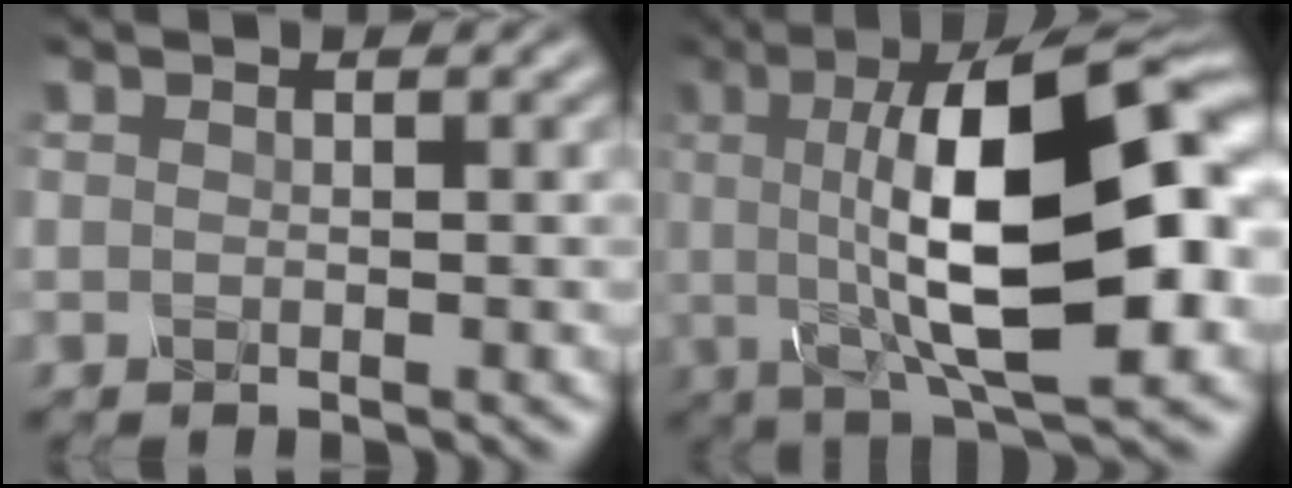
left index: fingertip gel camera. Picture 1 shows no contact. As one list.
[{"total": 15.6, "force": [0.8, 5.0, 14.7], "torque": [-0.213, 0.015, 0.001]}]